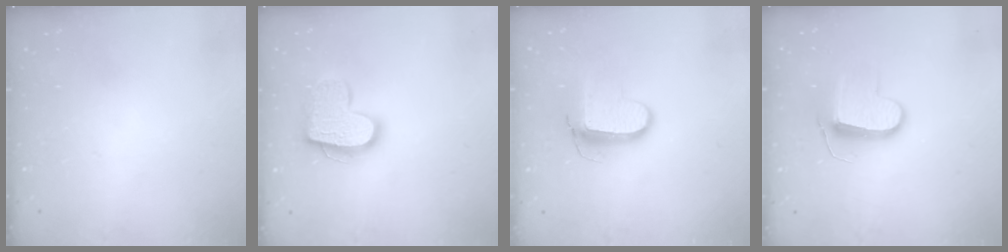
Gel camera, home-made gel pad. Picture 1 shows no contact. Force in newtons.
{"total": 16.1, "press": 16.1, "slide": 0.9}
{"total": 9.6, "press": 9.6, "slide": 0.9}
{"total": 9.4, "press": 9.4, "slide": 0.2}